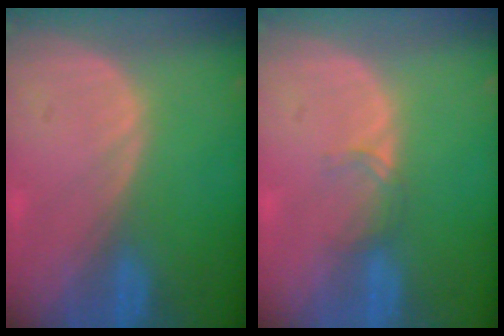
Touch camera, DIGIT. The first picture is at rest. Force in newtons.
{"total": 1.5, "press": 1.5, "slide": 0.2}